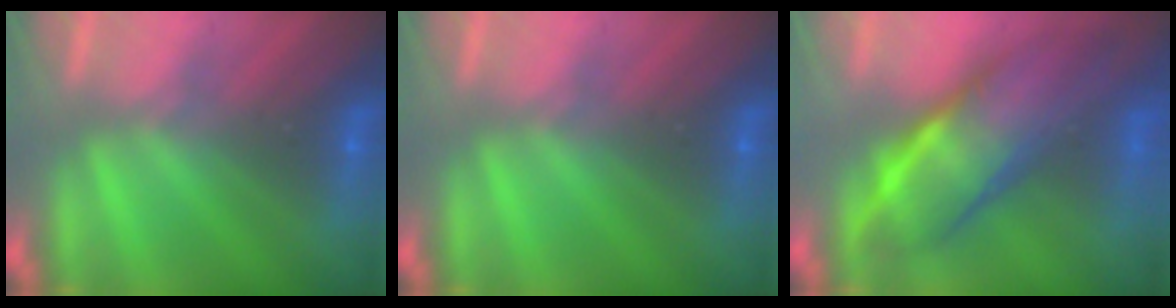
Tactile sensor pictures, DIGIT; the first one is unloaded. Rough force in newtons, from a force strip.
{"total": 0.0}
{"total": 7.6}